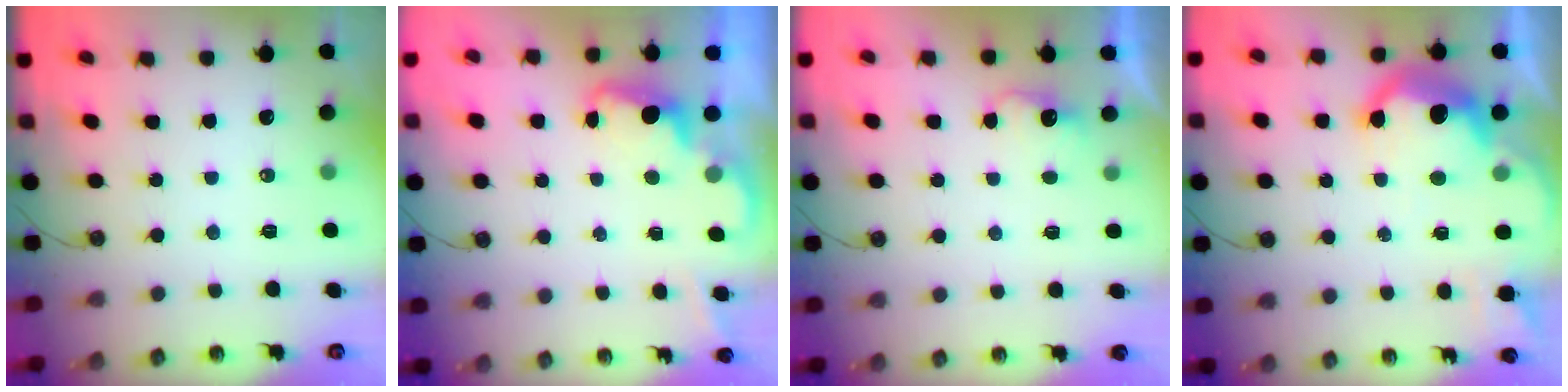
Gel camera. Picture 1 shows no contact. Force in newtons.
{"total": 2.2, "press": 2.1, "slide": 0.5}
{"total": 2.8, "press": 2.7, "slide": 0.8}
{"total": 14.6, "press": 14.5, "slide": 1.0}